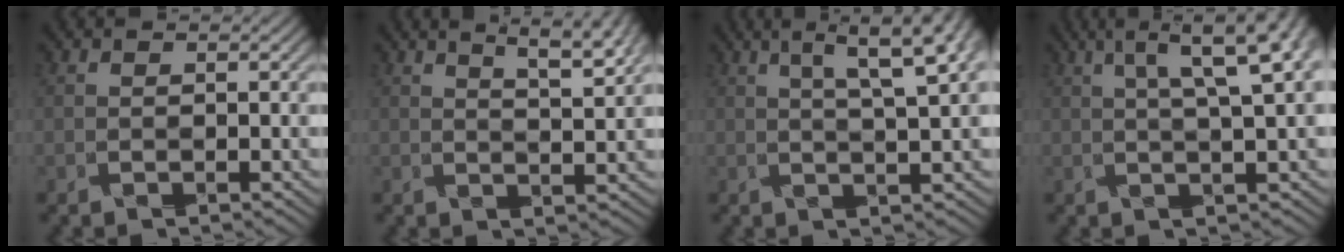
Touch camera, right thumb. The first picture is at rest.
{"total": 4.2, "force": [3.2, -0.3, 2.7], "torque": [-0.059, 0.009, 0.055]}
{"total": 5.9, "force": [3.1, 0.0, 5.0], "torque": [-0.097, 0.015, 0.052]}
{"total": 7.1, "force": [3.3, 0.3, 6.3], "torque": [-0.111, 0.019, 0.053]}